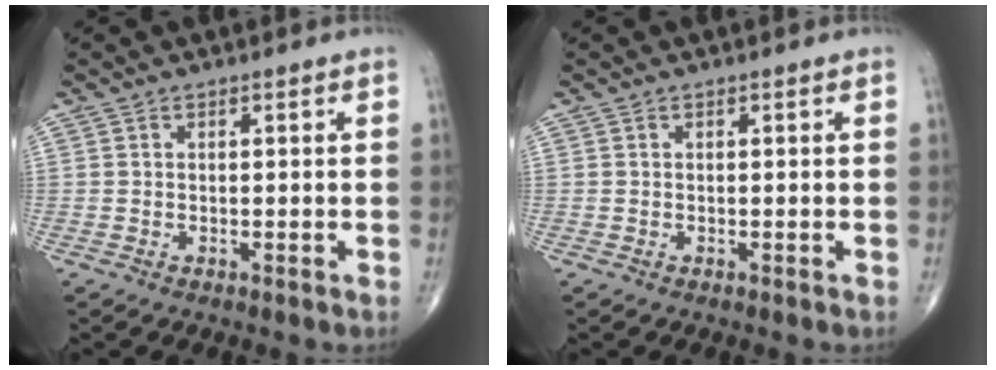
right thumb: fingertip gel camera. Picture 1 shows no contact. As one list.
[{"total": 0.0}]